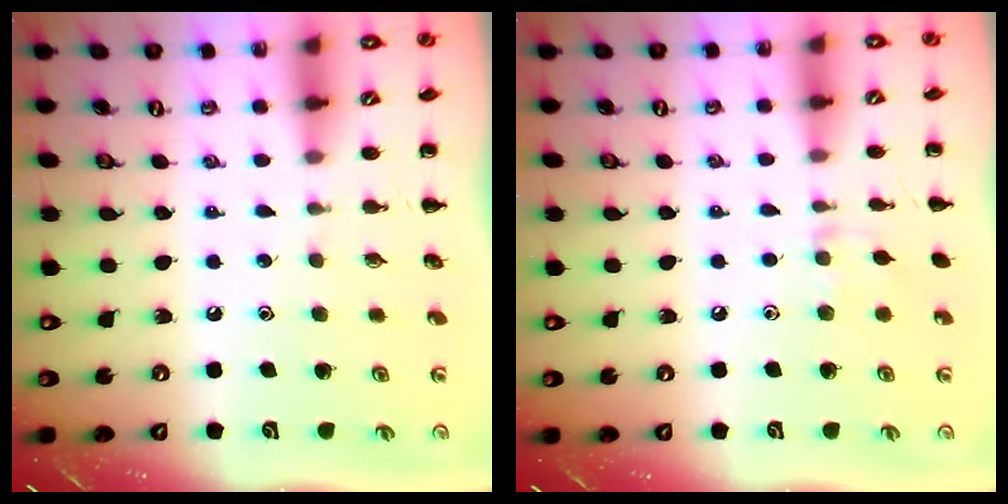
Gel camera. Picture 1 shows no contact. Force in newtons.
{"total": 5.0, "press": 4.6, "slide": 1.8}